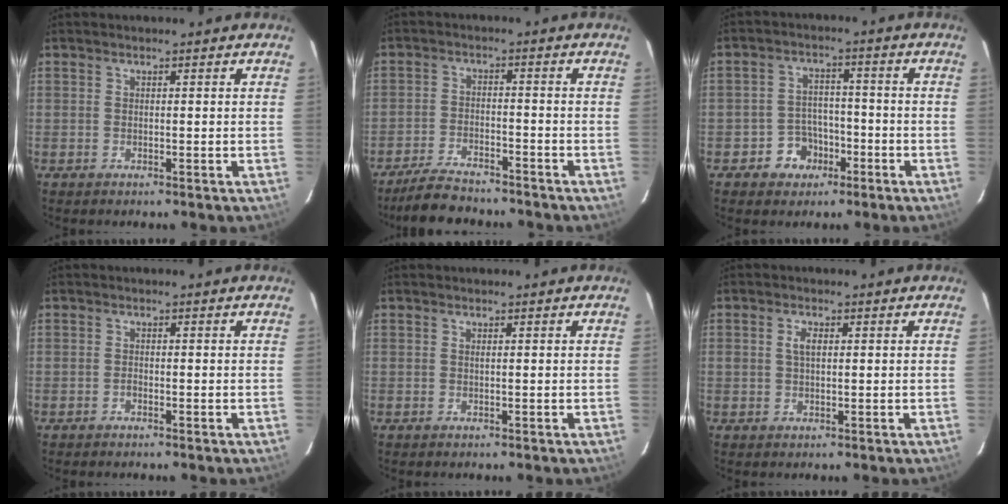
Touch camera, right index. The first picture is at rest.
{"total": 9.9, "force": [-8.8, 2.7, 3.8], "torque": [-0.101, -0.008, -0.141]}
{"total": 6.4, "force": [-3.4, 5.2, 1.4], "torque": [-0.041, 0.019, -0.045]}
{"total": 0.5, "force": [-0.4, 0.3, 0.1], "torque": [-0.002, 0.002, -0.009]}
{"total": 0.0}
{"total": 2.3, "force": [0.5, 1.2, 1.9], "torque": [-0.036, 0.005, 0.009]}